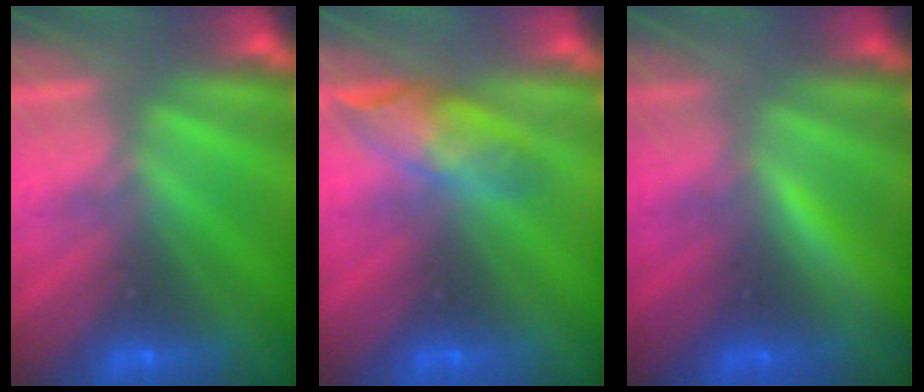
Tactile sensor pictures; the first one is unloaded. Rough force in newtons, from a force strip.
{"total": 4.7}
{"total": 1.9}